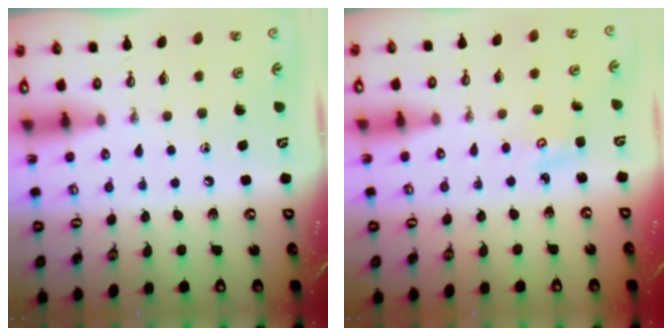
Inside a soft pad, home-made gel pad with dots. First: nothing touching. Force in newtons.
{"total": 2.3, "press": 2.3, "slide": 0.4}